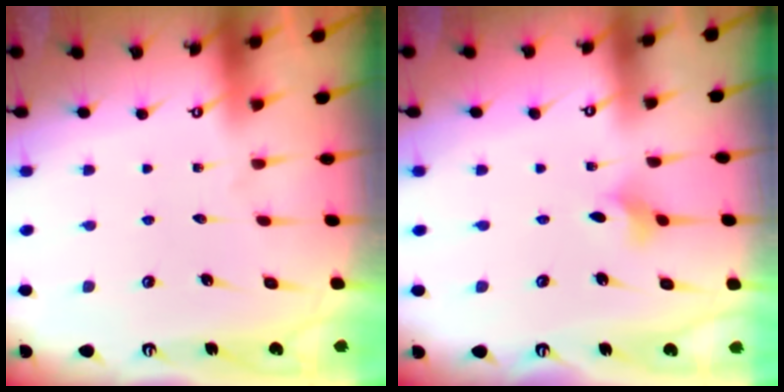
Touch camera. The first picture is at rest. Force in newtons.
{"total": 3.3, "press": 3.2, "slide": 0.8}